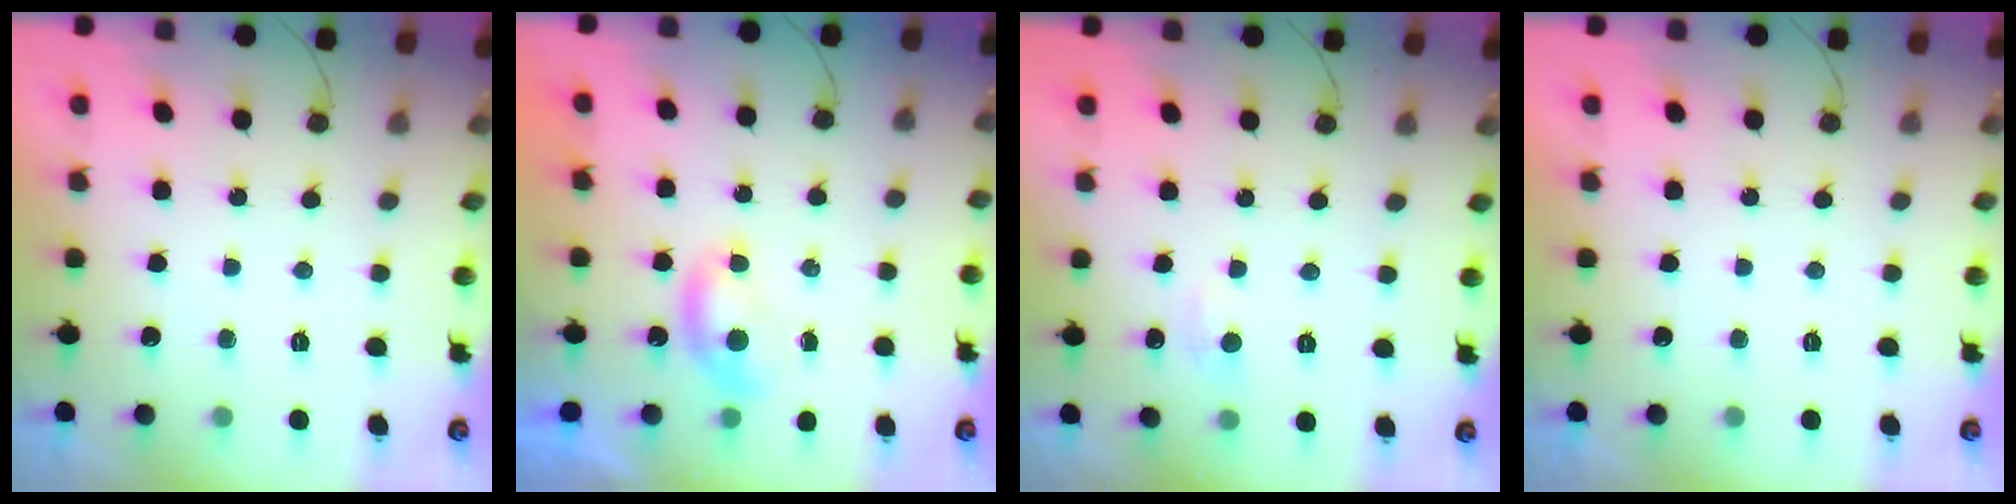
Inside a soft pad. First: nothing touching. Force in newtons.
{"total": 4.9, "press": 4.9, "slide": 0.5}
{"total": 5.5, "press": 5.4, "slide": 0.9}
{"total": 0.0}